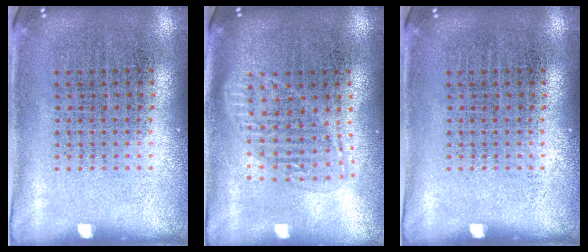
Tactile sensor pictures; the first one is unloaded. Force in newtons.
{"total": 1.7, "press": 1.4, "slide": 0.9}
{"total": 0.0}